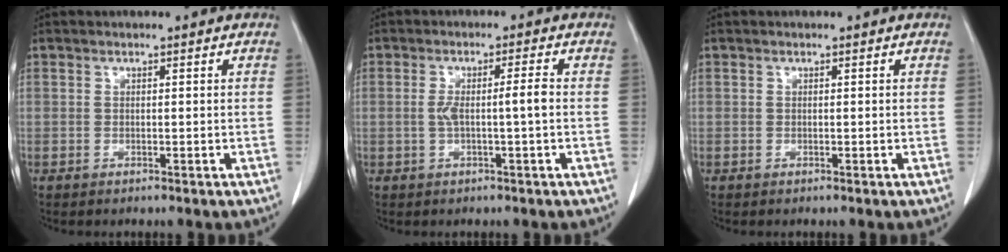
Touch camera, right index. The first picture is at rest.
{"total": 4.0, "force": [-0.4, -0.1, 4.0], "torque": [-0.077, 0.009, -0.002]}
{"total": 0.0}